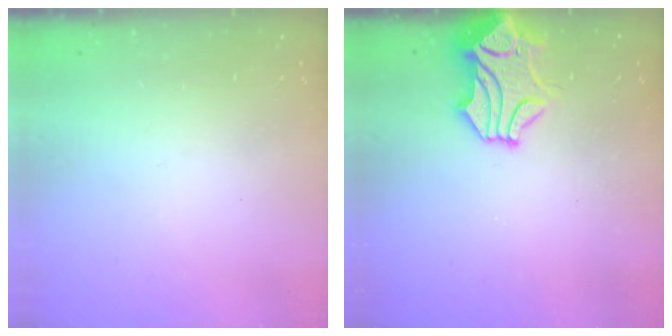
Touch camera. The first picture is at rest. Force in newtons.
{"total": 1.3, "press": 0.5, "slide": 1.3}